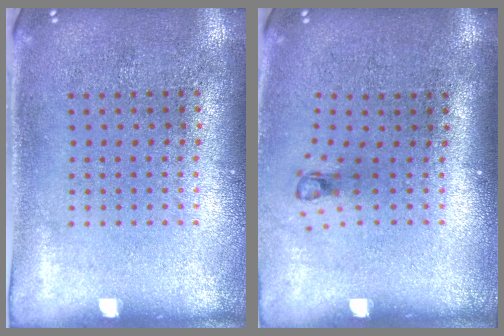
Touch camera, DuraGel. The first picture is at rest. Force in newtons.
{"total": 0.7, "press": 0.3, "slide": 0.6}